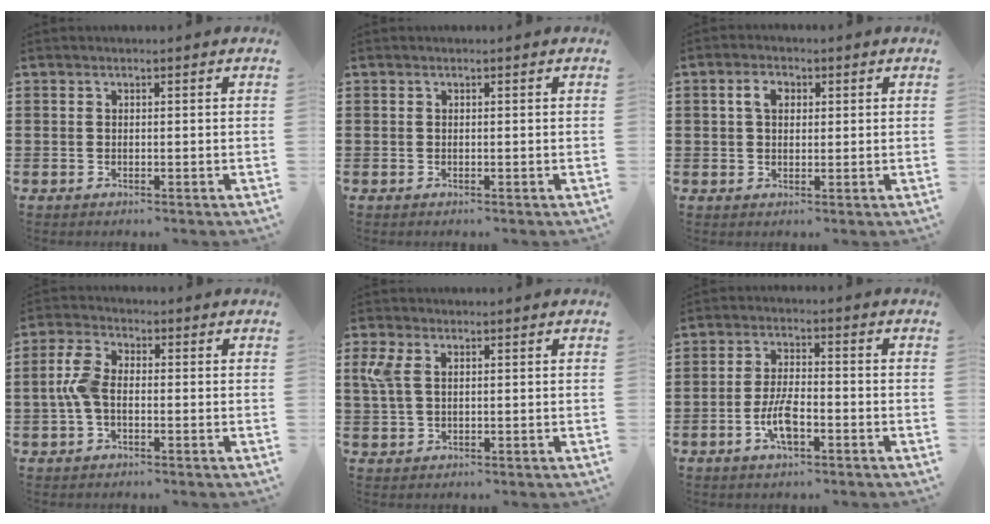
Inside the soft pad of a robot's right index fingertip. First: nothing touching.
{"total": 0.0}
{"total": 3.2, "force": [0.8, 2.2, 2.2], "torque": [-0.051, 0.014, 0.011]}
{"total": 5.3, "force": [-0.8, 2.9, 4.4], "torque": [-0.116, -0.003, -0.025]}
{"total": 4.4, "force": [1.3, 2.4, 3.5], "torque": [-0.097, 0.000, 0.014]}
{"total": 5.9, "force": [-2.4, 2.2, 5.0], "torque": [-0.110, 0.000, -0.050]}